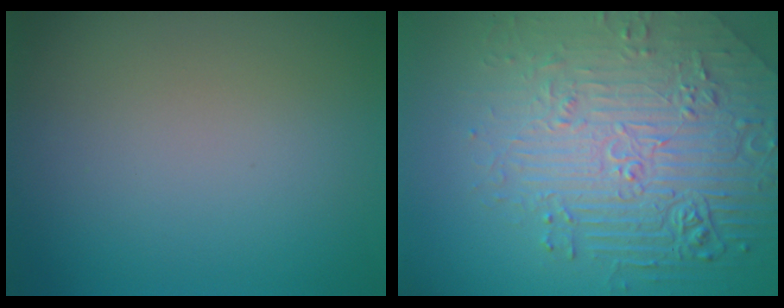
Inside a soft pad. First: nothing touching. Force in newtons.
{"total": 7.2, "press": 5.7, "slide": 4.4}